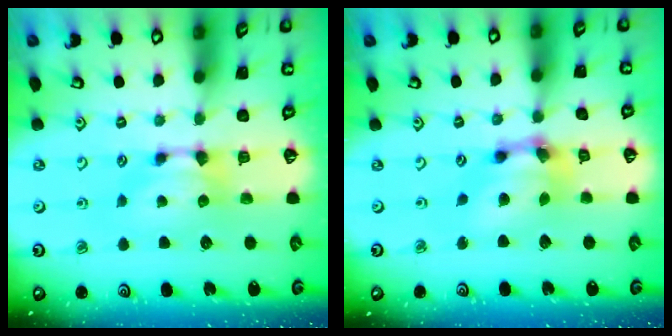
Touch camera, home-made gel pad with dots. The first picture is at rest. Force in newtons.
{"total": 6.0, "press": 5.6, "slide": 2.2}